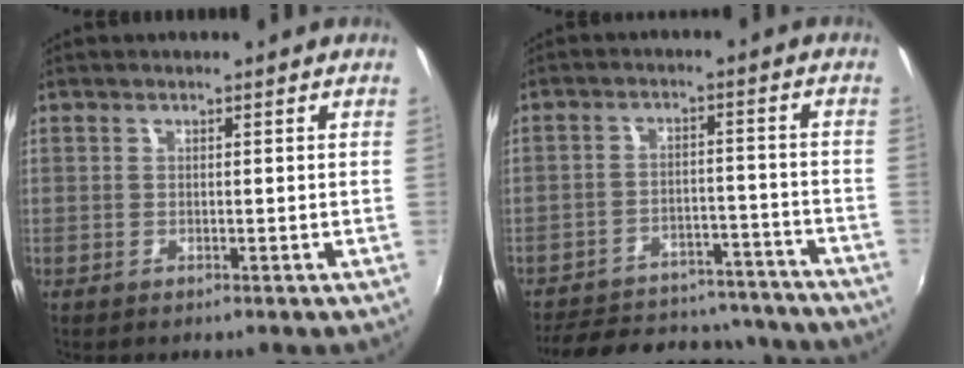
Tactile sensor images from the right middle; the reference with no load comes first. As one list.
[{"total": 23.6, "force": [-20.4, 8.5, 8.3], "torque": [-0.174, 0.033, -0.251]}]